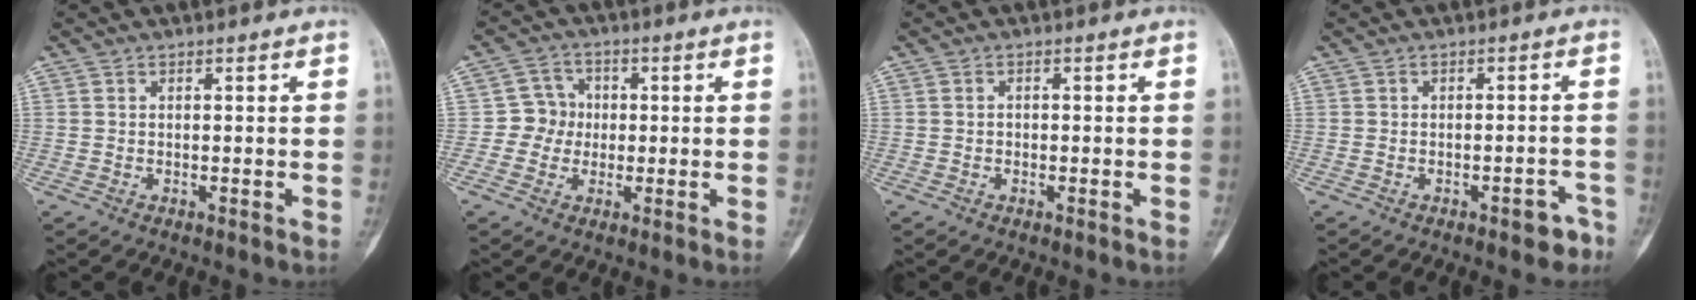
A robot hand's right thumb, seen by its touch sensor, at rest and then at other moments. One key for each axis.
{"total": 5.3, "fx": -0.2, "fy": 5.1, "fz": 1.3, "tx": 0.017, "ty": 0.014, "tz": -0.012}
{"total": 0.5, "fx": -0.2, "fy": 0.5, "fz": 0.2, "tx": 0.007, "ty": 0.003, "tz": -0.005}
{"total": 3.7, "fx": -2.5, "fy": 1.6, "fz": 2.2, "tx": -0.014, "ty": 0.024, "tz": -0.026}